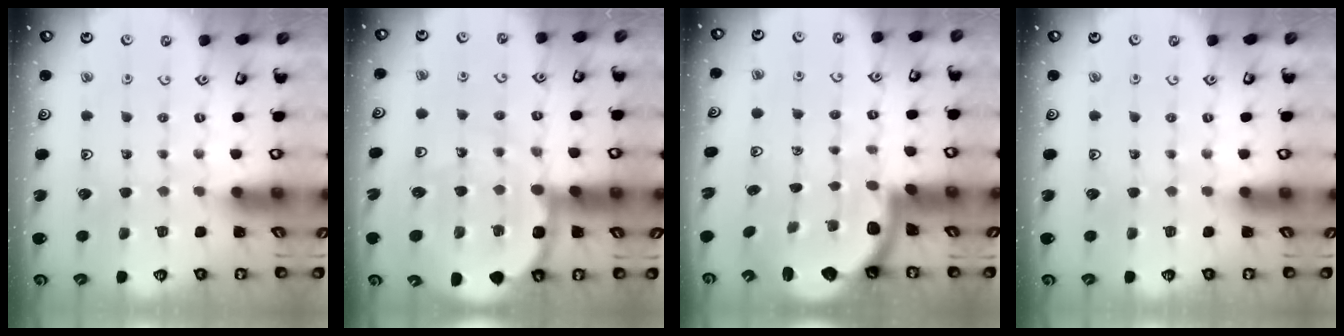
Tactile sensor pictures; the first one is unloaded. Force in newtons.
{"total": 12.4, "press": 12.1, "slide": 2.4}
{"total": 2.9, "press": 2.8, "slide": 0.4}
{"total": 0.0}